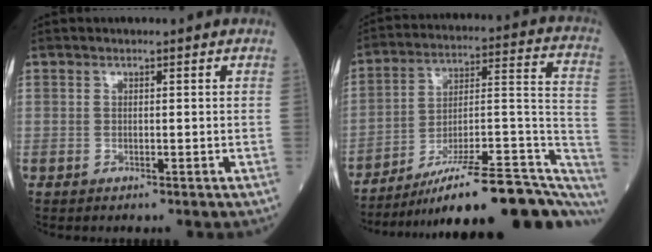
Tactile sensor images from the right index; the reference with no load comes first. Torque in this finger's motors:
{"motor_torque": [0.23, -1.31, 0.36, 0.21]}